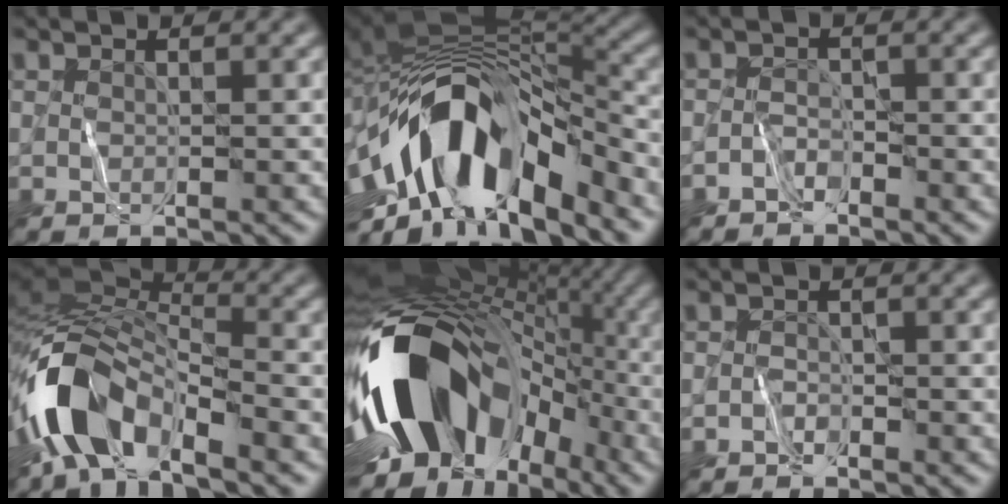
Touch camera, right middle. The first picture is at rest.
{"total": 14.1, "force": [-5.1, 7.0, 11.1], "torque": [-0.186, 0.010, -0.086]}
{"total": 1.4, "force": [-1.3, 0.6, 0.3], "torque": [-0.005, 0.011, -0.027]}
{"total": 9.0, "force": [-5.4, 4.0, 6.0], "torque": [-0.114, 0.008, -0.114]}
{"total": 15.6, "force": [-3.7, 10.4, 11.1], "torque": [-0.190, 0.014, -0.075]}
{"total": 0.8, "force": [-0.8, 0.3, 0.0], "torque": [0.001, 0.009, -0.015]}